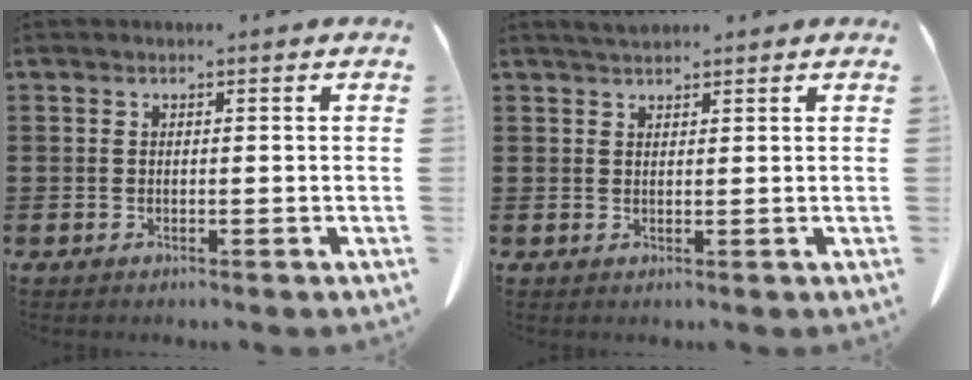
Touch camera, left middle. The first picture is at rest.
{"total": 1.8, "force": [1.7, 0.4, 0.5], "torque": [-0.013, 0.002, 0.033]}